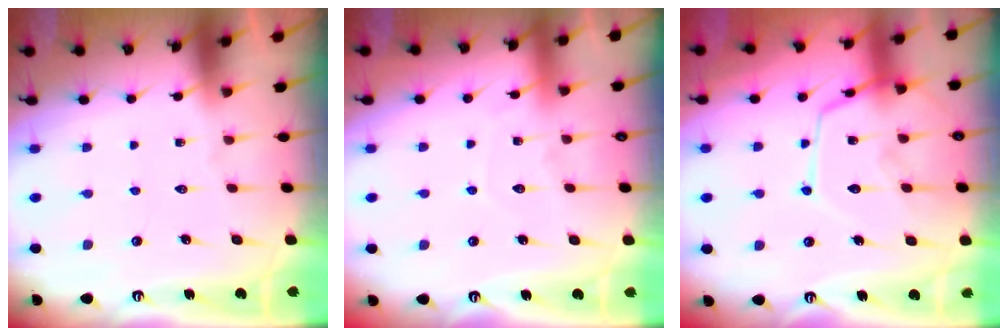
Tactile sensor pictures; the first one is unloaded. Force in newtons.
{"total": 6.2, "press": 6.1, "slide": 0.7}
{"total": 14.1, "press": 14.0, "slide": 1.3}